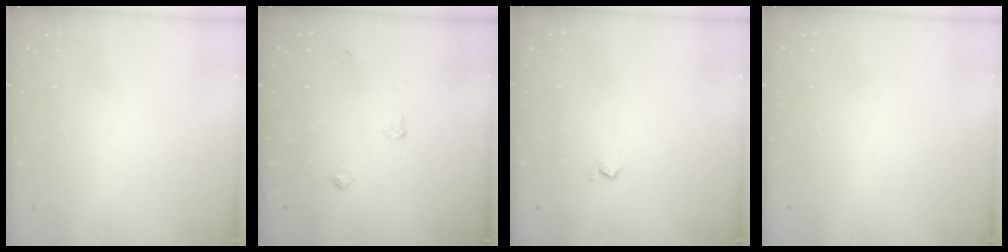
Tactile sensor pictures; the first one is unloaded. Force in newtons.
{"total": 4.6, "press": 4.6, "slide": 0.7}
{"total": 2.7, "press": 2.6, "slide": 0.5}
{"total": 0.0}